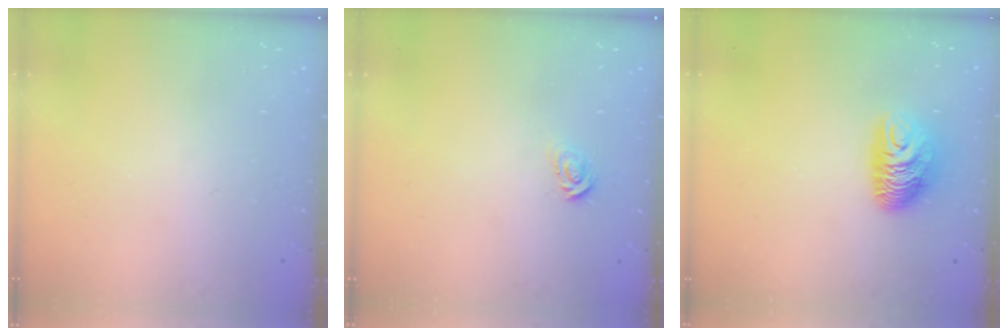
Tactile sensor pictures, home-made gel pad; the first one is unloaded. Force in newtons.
{"total": 2.9, "press": 2.9, "slide": 0.2}
{"total": 10.1, "press": 10.1, "slide": 0.8}